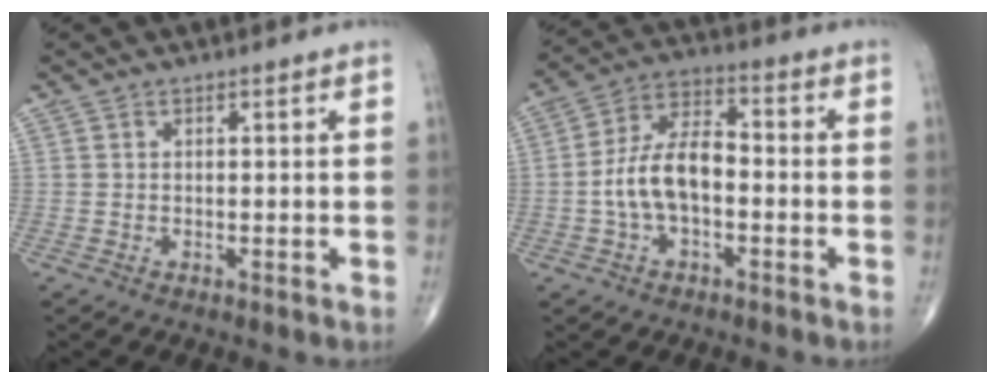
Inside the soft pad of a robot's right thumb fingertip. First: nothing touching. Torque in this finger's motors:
{"motor_torque": [1.52, 1.49, 1.25, -0.25, 0.12]}